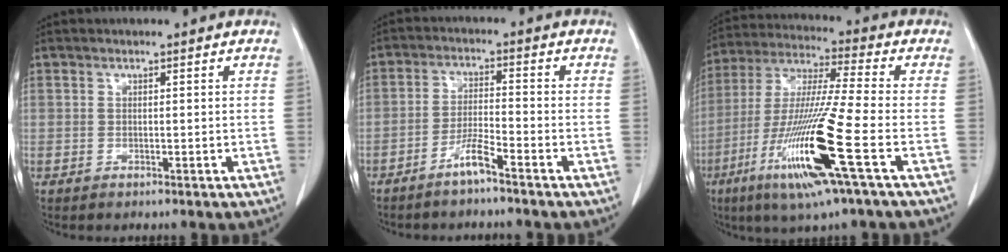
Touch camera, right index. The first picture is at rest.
{"total": 4.3, "force": [-3.2, -0.2, 2.8], "torque": [-0.058, 0.000, -0.066]}
{"total": 17.6, "force": [-6.7, -0.7, 16.2], "torque": [-0.341, -0.031, -0.131]}